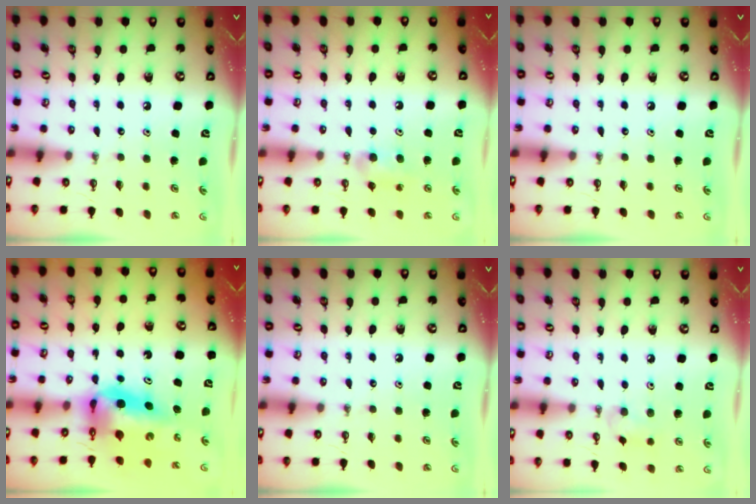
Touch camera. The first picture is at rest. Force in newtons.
{"total": 8.1, "press": 4.5, "slide": 6.8}
{"total": 0.0}
{"total": 8.1, "press": 7.9, "slide": 1.9}
{"total": 0.0}
{"total": 6.4, "press": 6.1, "slide": 2.0}